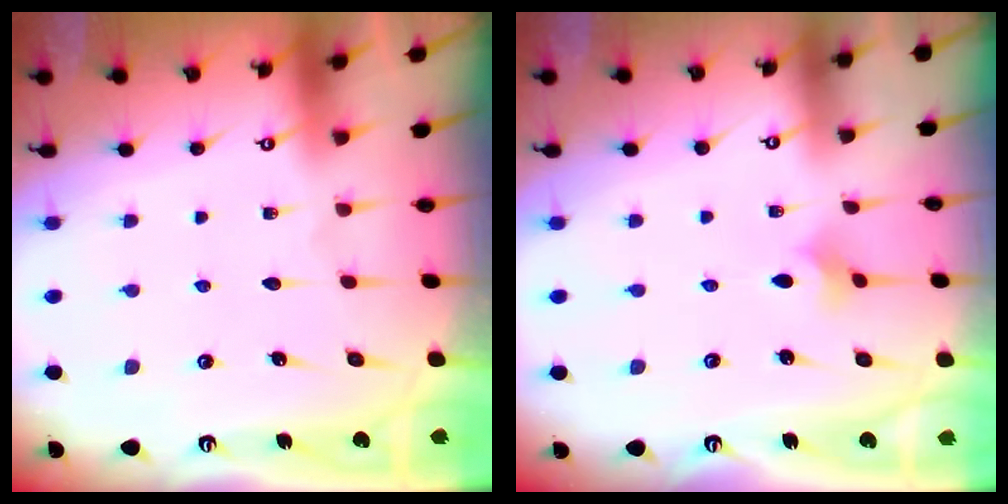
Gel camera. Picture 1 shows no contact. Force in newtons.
{"total": 2.0, "press": 2.0, "slide": 0.4}